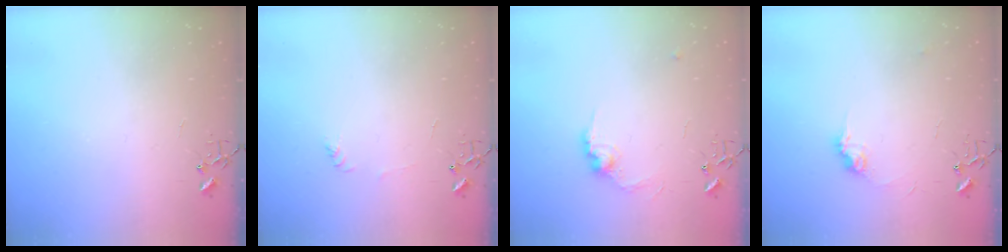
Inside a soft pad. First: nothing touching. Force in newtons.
{"total": 3.6, "press": 3.6, "slide": 0.4}
{"total": 9.8, "press": 9.8, "slide": 0.5}
{"total": 8.9, "press": 8.9, "slide": 0.5}